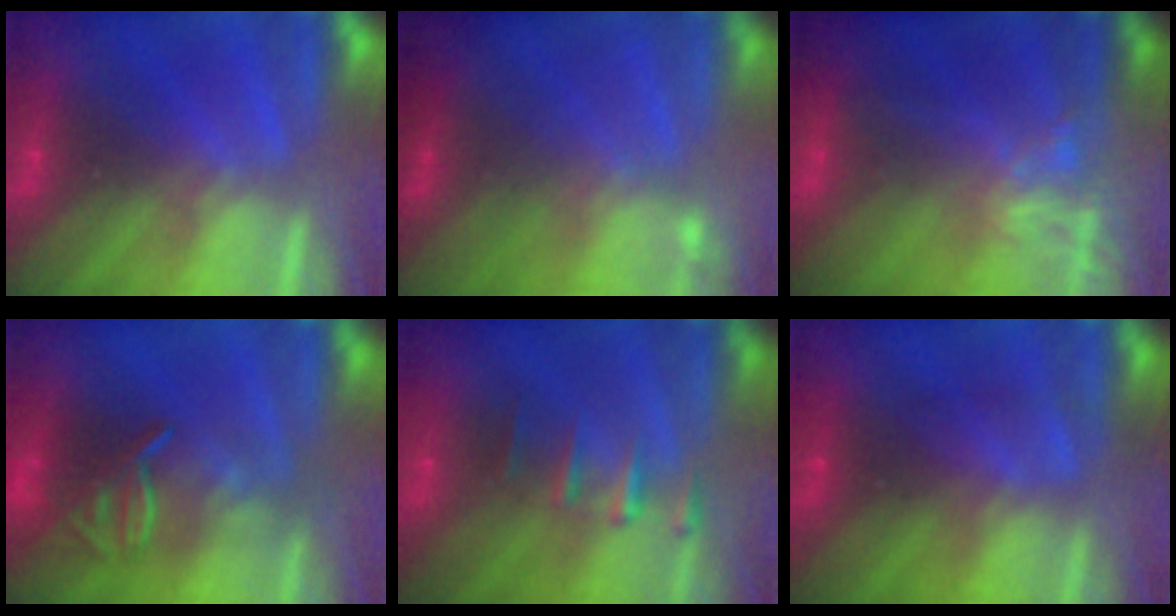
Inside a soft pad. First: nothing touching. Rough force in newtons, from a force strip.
{"total": 2.2}
{"total": 9.6}
{"total": 7.3}
{"total": 2.3}
{"total": 2.4}